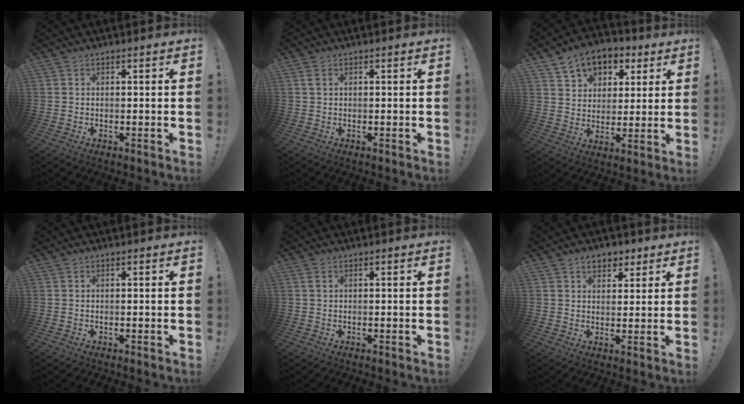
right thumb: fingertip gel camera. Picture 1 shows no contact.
{"total": 1.3, "force": [0.7, 0.6, 0.9], "torque": [-0.012, 0.000, 0.010]}
{"total": 10.1, "force": [5.8, 7.3, 3.9], "torque": [-0.064, -0.030, 0.115]}
{"total": 0.0}
{"total": 0.9, "force": [0.5, 0.4, 0.6], "torque": [-0.005, -0.001, 0.007]}
{"total": 4.6, "force": [2.8, 3.3, 1.7], "torque": [-0.012, -0.011, 0.047]}